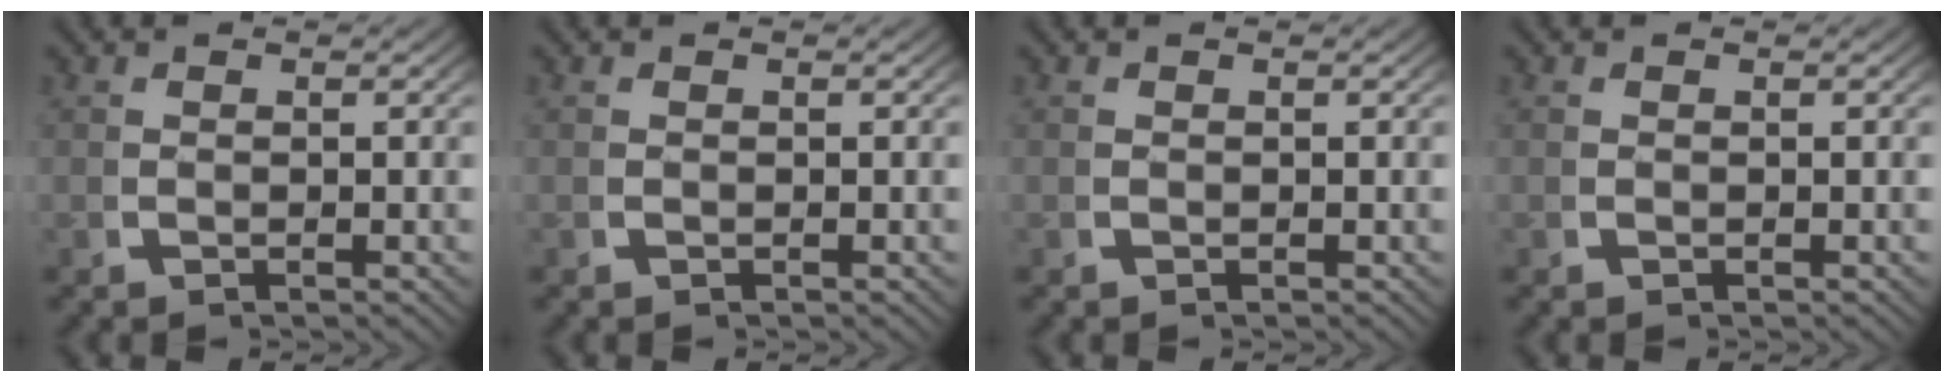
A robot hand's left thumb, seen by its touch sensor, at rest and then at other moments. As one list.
[{"total": 0.0}, {"total": 0.0}, {"total": 0.0}]